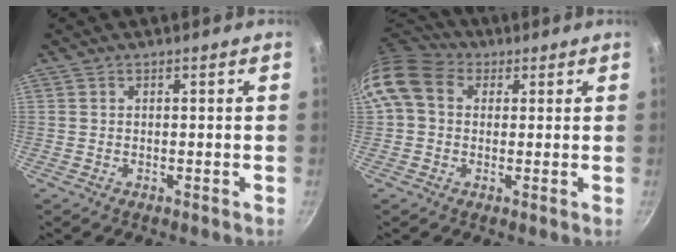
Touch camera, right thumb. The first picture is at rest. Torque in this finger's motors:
{"motor_torque": [0.21, 0.43, 0.51, -0.48, 0.35]}